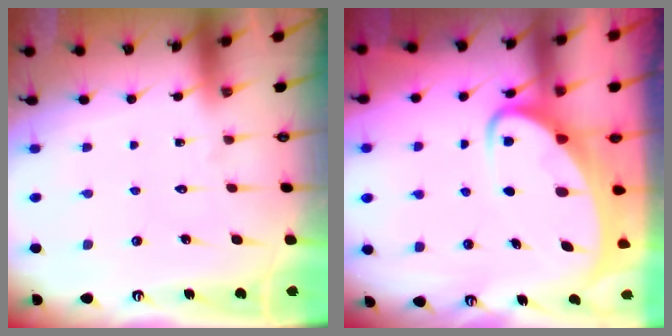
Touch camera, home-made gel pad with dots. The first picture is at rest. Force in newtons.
{"total": 5.3, "press": 5.2, "slide": 0.8}